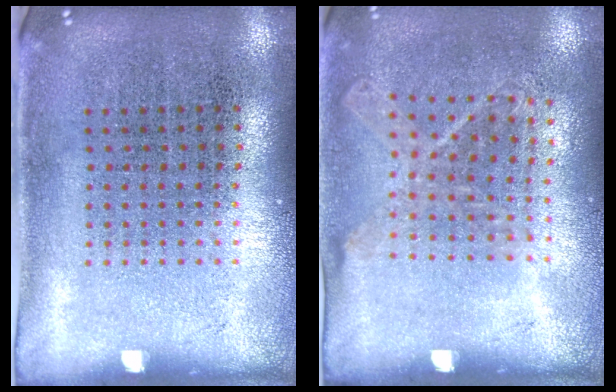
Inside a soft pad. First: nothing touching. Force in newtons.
{"total": 1.2, "press": 1.0, "slide": 0.6}